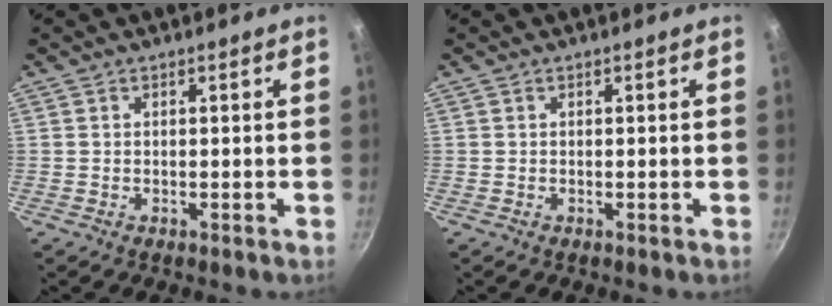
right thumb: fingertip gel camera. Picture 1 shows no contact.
{"total": 0.0}